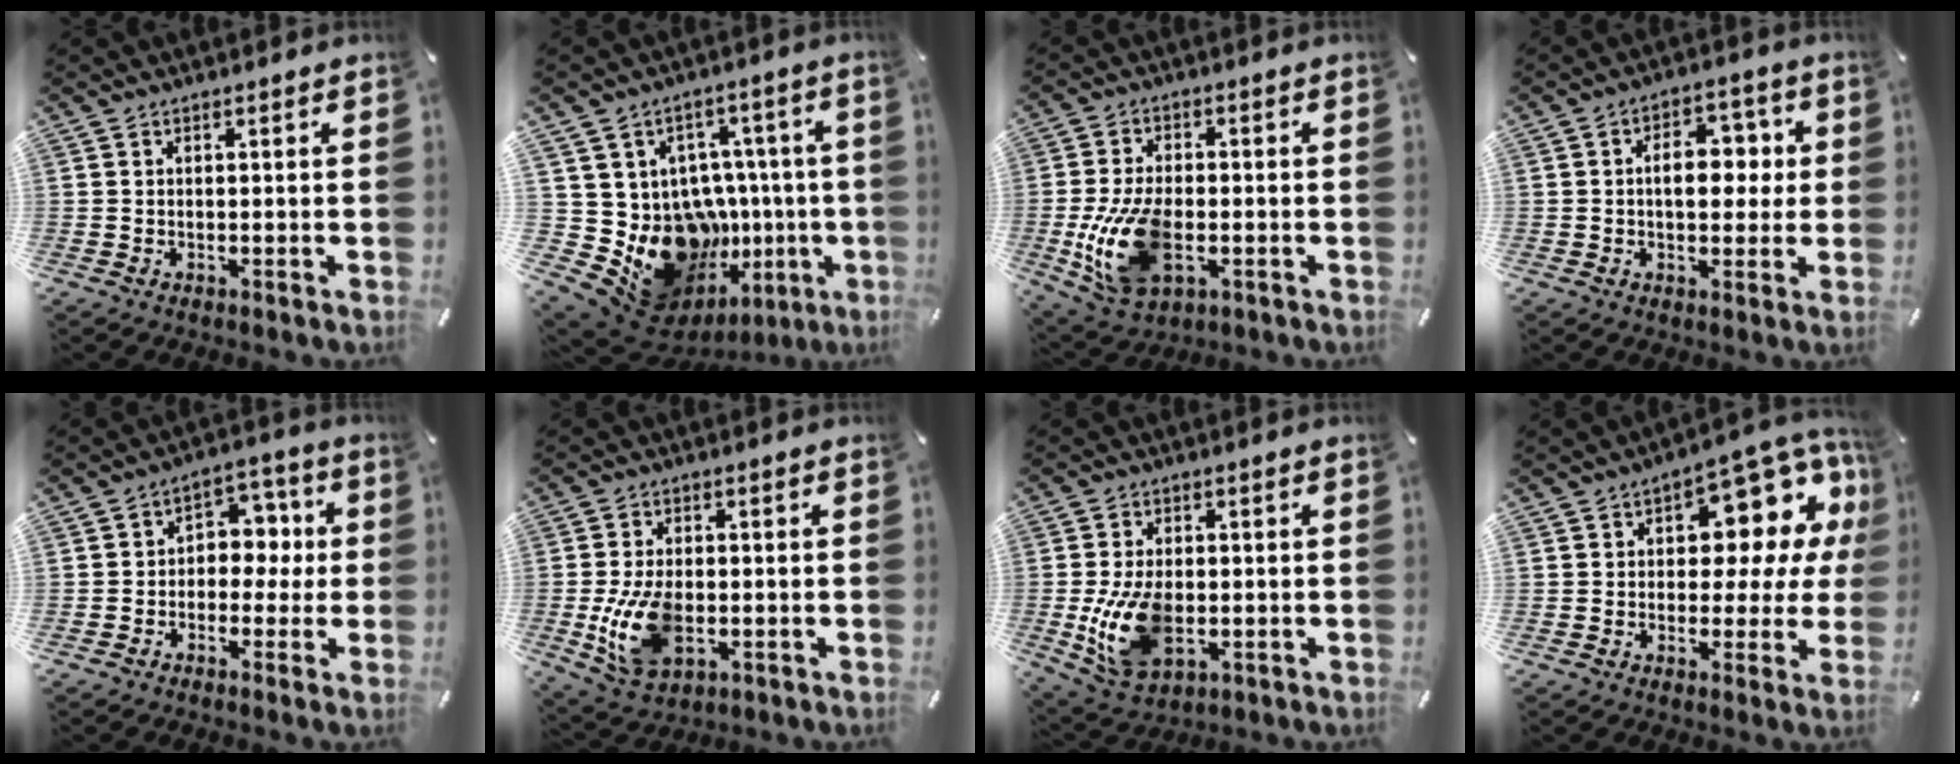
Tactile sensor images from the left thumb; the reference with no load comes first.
{"total": 18.2, "force": [-4.6, 14.7, 9.7], "torque": [-0.151, -0.018, -0.031]}
{"total": 14.2, "force": [-3.2, 8.7, 10.8], "torque": [-0.231, -0.006, -0.055]}
{"total": 9.7, "force": [1.1, 6.4, 7.2], "torque": [-0.087, -0.003, 0.011]}
{"total": 6.6, "force": [-0.9, 5.8, 3.1], "torque": [-0.034, 0.007, -0.024]}
{"total": 12.0, "force": [-2.0, 7.7, 9.0], "torque": [-0.194, -0.005, -0.033]}
{"total": 12.9, "force": [-1.8, 8.3, 9.7], "torque": [-0.198, -0.007, -0.029]}
{"total": 12.4, "force": [6.7, 6.9, 7.9], "torque": [-0.086, -0.068, 0.111]}